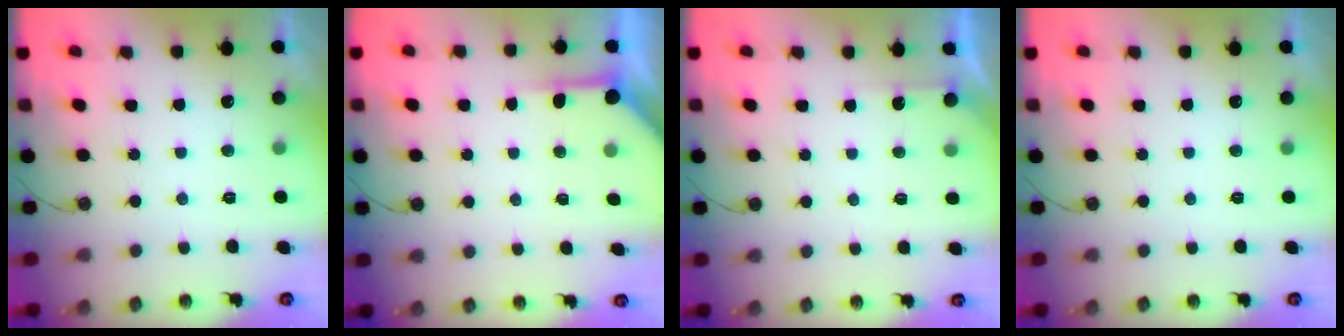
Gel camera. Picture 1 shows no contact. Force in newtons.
{"total": 4.7, "press": 4.6, "slide": 0.2}
{"total": 1.7, "press": 1.7, "slide": 0.3}
{"total": 0.0}